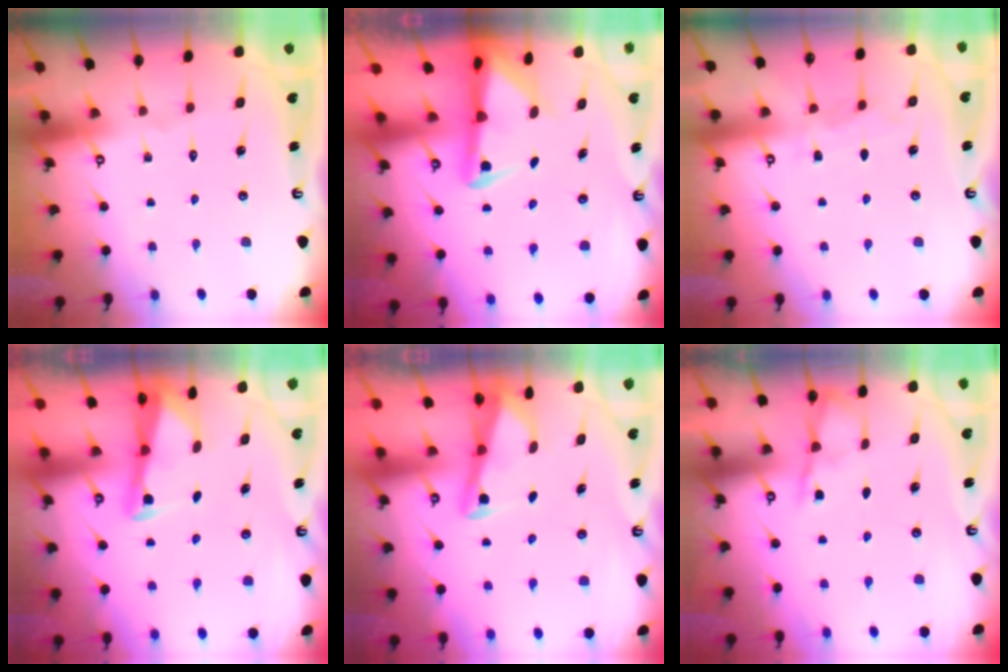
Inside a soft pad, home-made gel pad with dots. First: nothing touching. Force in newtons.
{"total": 3.6, "press": 3.6, "slide": 0.7}
{"total": 5.3, "press": 5.2, "slide": 0.4}
{"total": 2.9, "press": 2.9, "slide": 0.3}
{"total": 2.8, "press": 2.8, "slide": 0.4}
{"total": 4.8, "press": 4.8, "slide": 0.4}